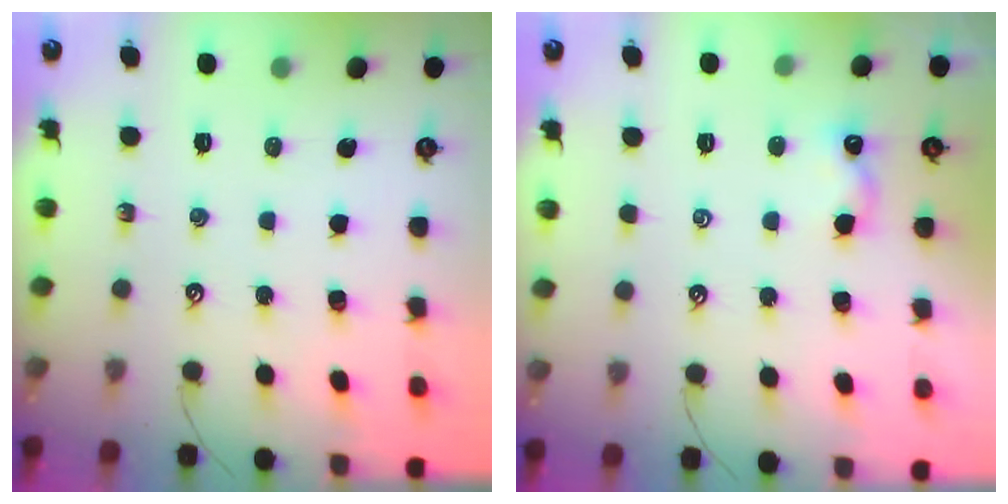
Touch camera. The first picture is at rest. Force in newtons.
{"total": 0.8, "press": 0.6, "slide": 0.5}